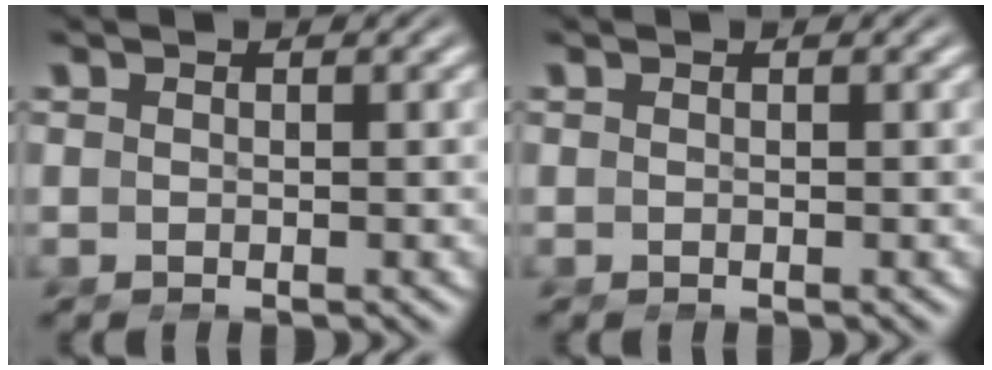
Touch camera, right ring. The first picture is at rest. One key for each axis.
{"total": 0.0}